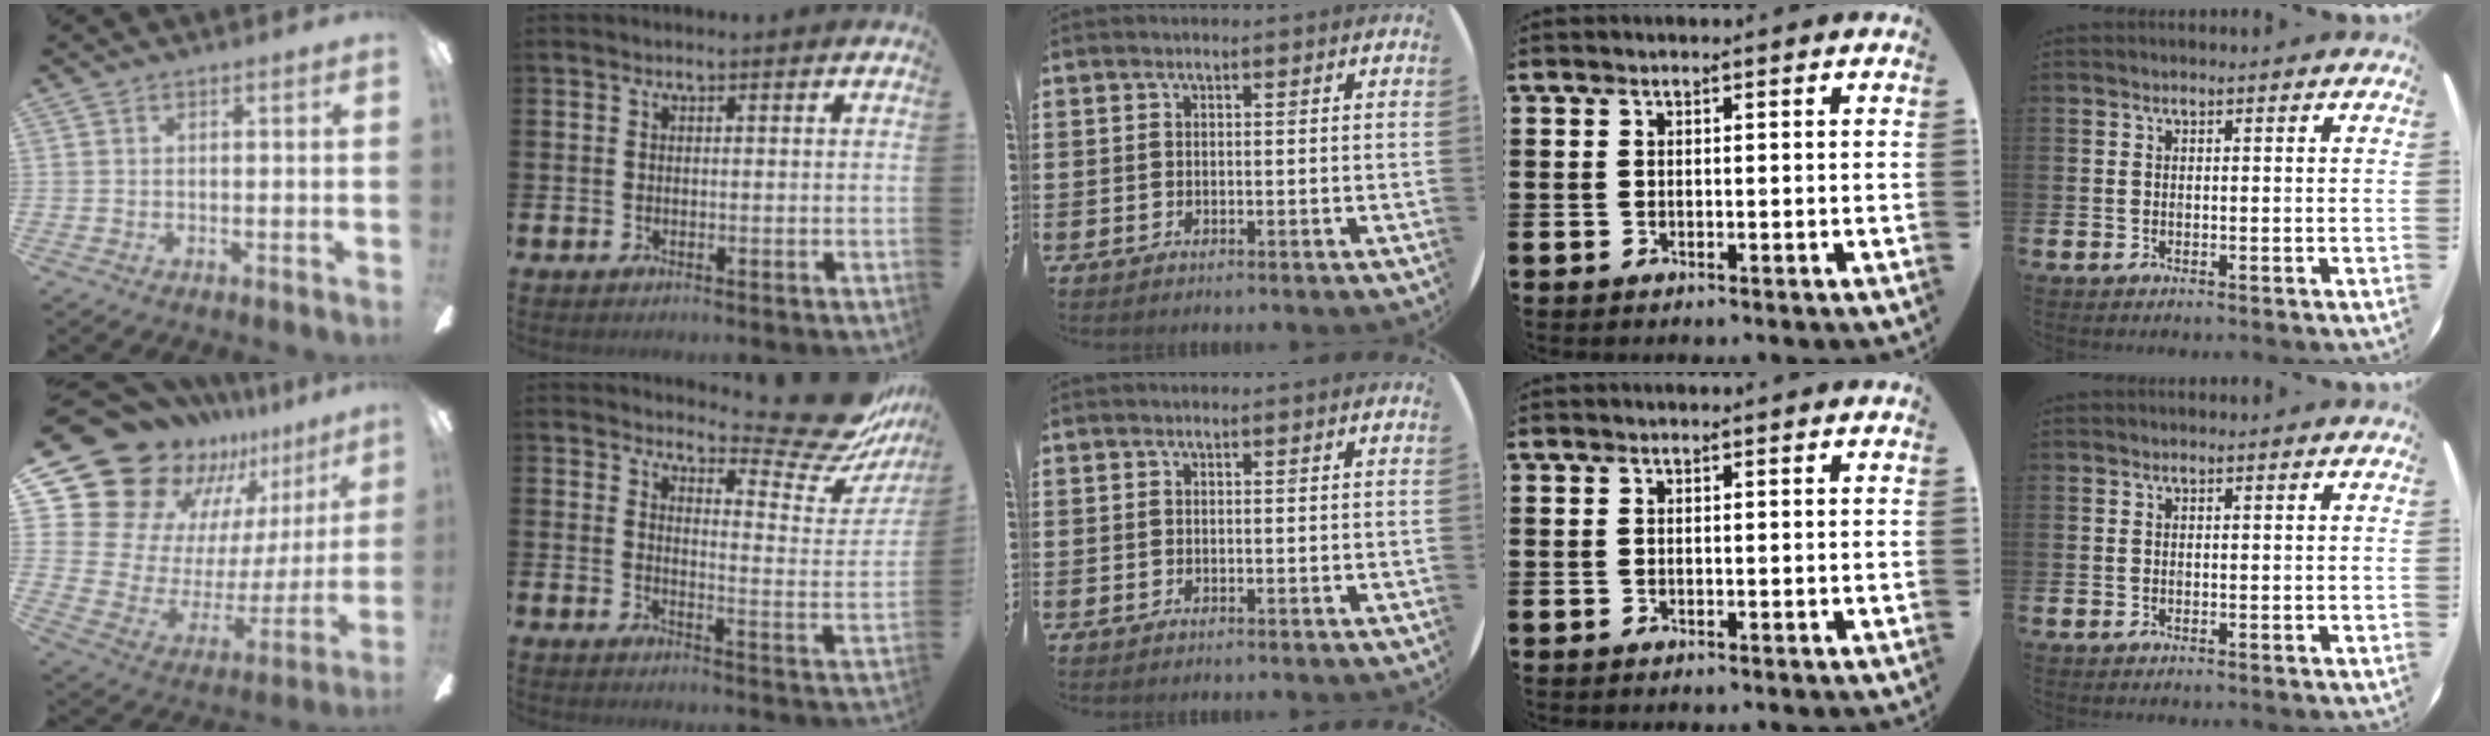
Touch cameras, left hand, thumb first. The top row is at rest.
{"thumb": {"total": 20.6, "force": [16.5, 10.7, 6.3], "torque": [-0.140, -0.134, 0.325]}, "index": {"total": 9.7, "force": [8.8, 2.1, 3.4], "torque": [-0.041, -0.081, 0.149]}}